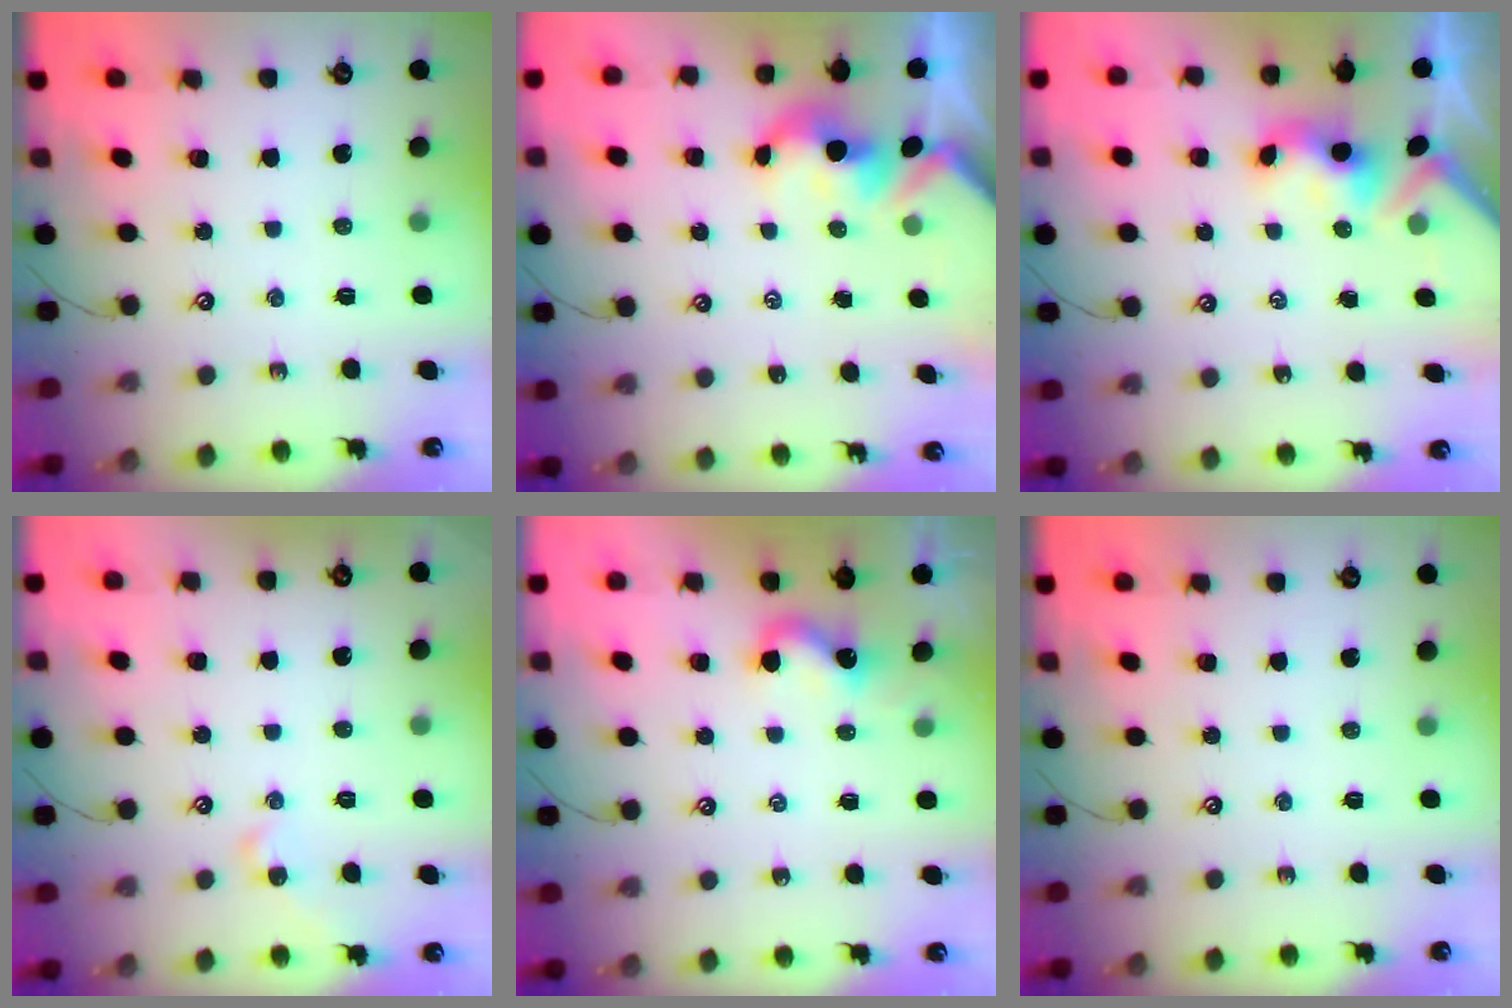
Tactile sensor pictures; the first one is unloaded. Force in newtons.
{"total": 2.5, "press": 2.5, "slide": 0.2}
{"total": 3.3, "press": 3.3, "slide": 0.5}
{"total": 1.9, "press": 1.8, "slide": 0.5}
{"total": 3.7, "press": 3.7, "slide": 0.4}
{"total": 0.0}